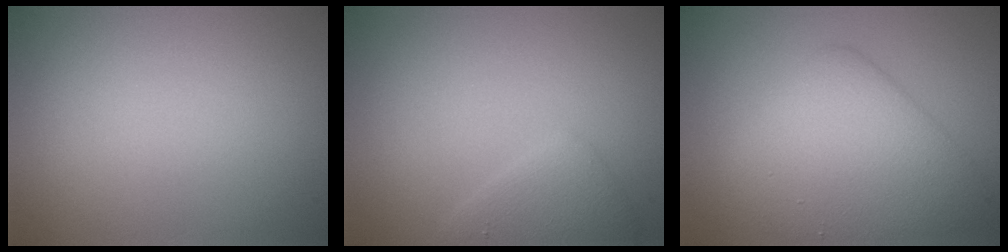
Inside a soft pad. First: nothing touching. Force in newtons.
{"total": 2.4, "press": 2.4, "slide": 0.1}
{"total": 6.5, "press": 6.5, "slide": 0.3}